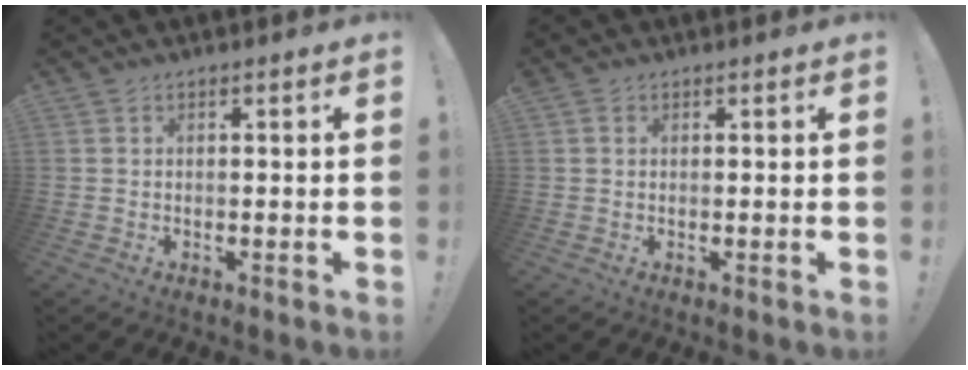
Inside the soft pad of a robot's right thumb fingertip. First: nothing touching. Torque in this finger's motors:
{"motor_torque": [0.32, 1.69, 0.70, -0.03, 0.01]}